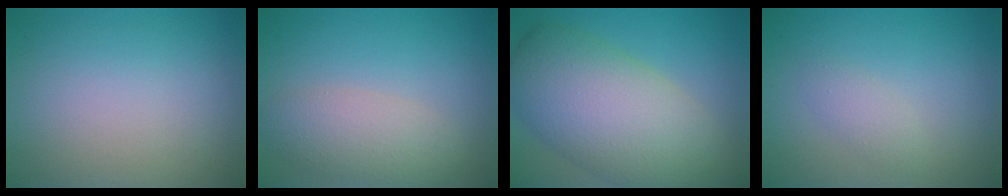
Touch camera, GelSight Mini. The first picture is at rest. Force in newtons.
{"total": 3.8, "press": 3.8, "slide": 0.3}
{"total": 11.4, "press": 11.4, "slide": 0.6}
{"total": 1.4, "press": 1.4, "slide": 0.1}